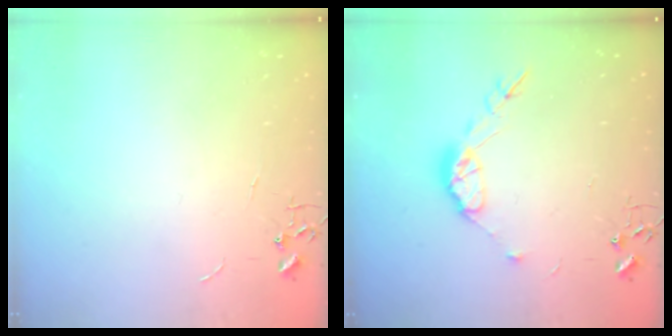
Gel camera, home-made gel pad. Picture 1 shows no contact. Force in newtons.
{"total": 10.0, "press": 9.9, "slide": 0.7}